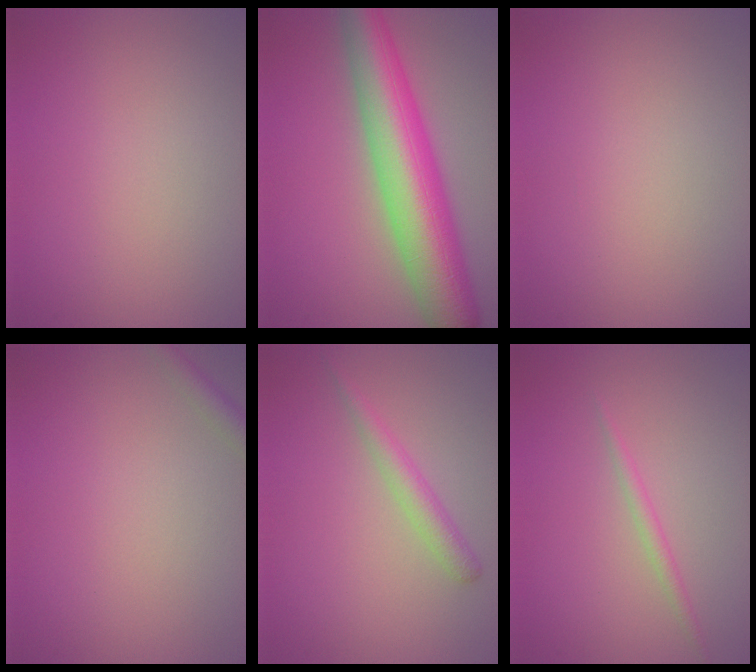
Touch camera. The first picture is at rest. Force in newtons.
{"total": 9.6, "press": 9.6, "slide": 0.3}
{"total": 0.0}
{"total": 1.5, "press": 1.5, "slide": 0.0}
{"total": 1.9, "press": 1.9, "slide": 0.0}
{"total": 1.0, "press": 1.0, "slide": 0.0}